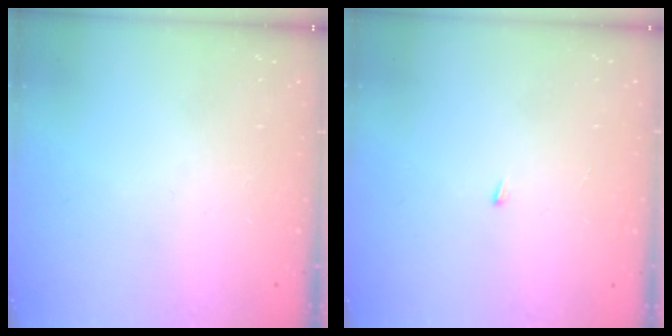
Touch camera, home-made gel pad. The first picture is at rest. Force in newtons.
{"total": 3.3, "press": 3.3, "slide": 0.2}